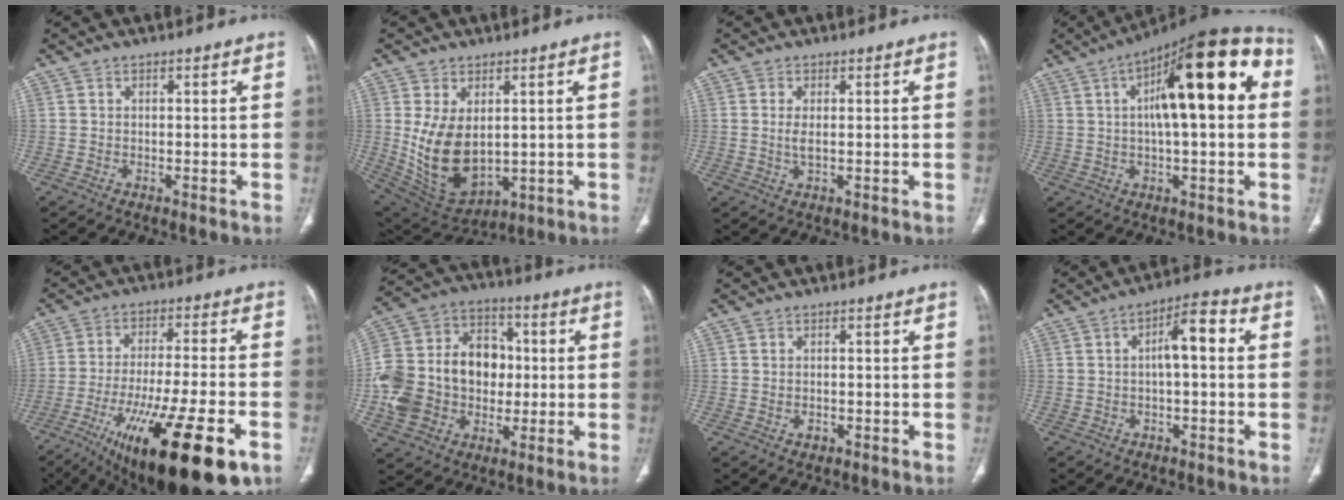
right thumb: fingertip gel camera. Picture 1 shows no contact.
{"total": 13.0, "force": [0.9, 8.2, 10.1], "torque": [-0.176, -0.014, 0.049]}
{"total": 2.3, "force": [0.2, 0.9, 2.1], "torque": [-0.051, -0.004, 0.006]}
{"total": 20.8, "force": [3.6, 6.8, 19.4], "torque": [-0.263, 0.033, 0.042]}
{"total": 24.8, "force": [-12.0, 6.9, 20.5], "torque": [-0.318, 0.018, -0.179]}
{"total": 21.0, "force": [-1.3, 16.5, 13.0], "torque": [-0.224, 0.041, -0.013]}
{"total": 1.3, "force": [-0.3, 1.0, 0.8], "torque": [-0.013, 0.002, 0.000]}
{"total": 6.9, "force": [0.6, 2.5, 6.4], "torque": [-0.099, 0.026, 0.000]}